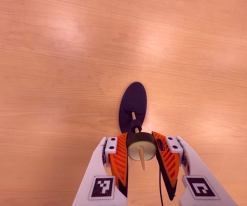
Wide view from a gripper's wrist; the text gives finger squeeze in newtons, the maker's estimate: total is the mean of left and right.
{"total": 11.8, "left": 11.5, "right": 12.0}